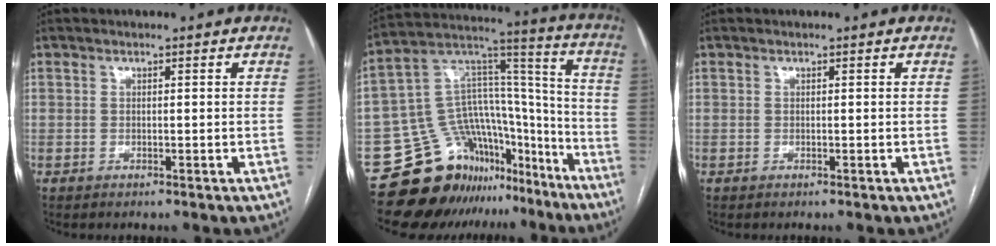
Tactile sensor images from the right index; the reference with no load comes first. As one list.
[{"total": 19.0, "force": [-14.6, 10.6, 5.8], "torque": [-0.075, 0.088, -0.230]}, {"total": 0.0}]